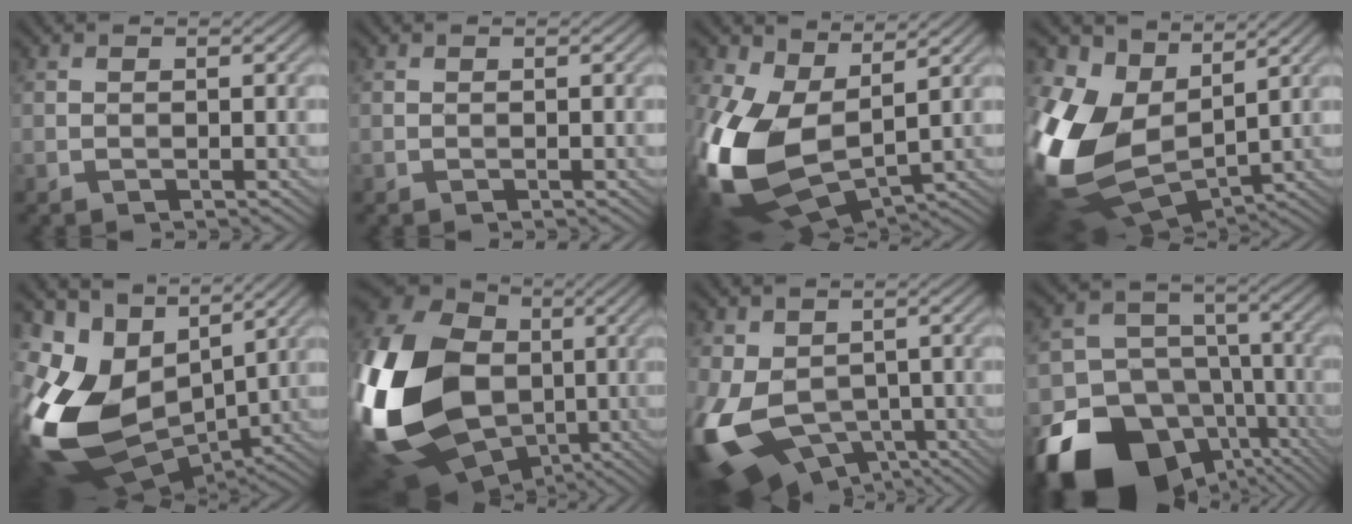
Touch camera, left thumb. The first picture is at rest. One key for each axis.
{"total": 0.0}
{"total": 16.4, "fx": 0.8, "fy": 10.2, "fz": 12.9, "tx": -0.337, "ty": -0.027, "tz": 0.021}
{"total": 15.5, "fx": 2.8, "fy": 10.6, "fz": 10.9, "tx": -0.294, "ty": -0.011, "tz": 0.066}
{"total": 16.8, "fx": -0.2, "fy": 11.4, "fz": 12.3, "tx": -0.309, "ty": -0.028, "tz": 0.008}
{"total": 23.7, "fx": -3.5, "fy": 17.9, "fz": 15.2, "tx": -0.410, "ty": -0.017, "tz": -0.061}
{"total": 14.1, "fx": -3.2, "fy": 9.7, "fz": 9.7, "tx": -0.245, "ty": -0.045, "tz": -0.045}
{"total": 21.7, "fx": -11.6, "fy": 16.3, "fz": 8.3, "tx": -0.176, "ty": -0.079, "tz": -0.177}